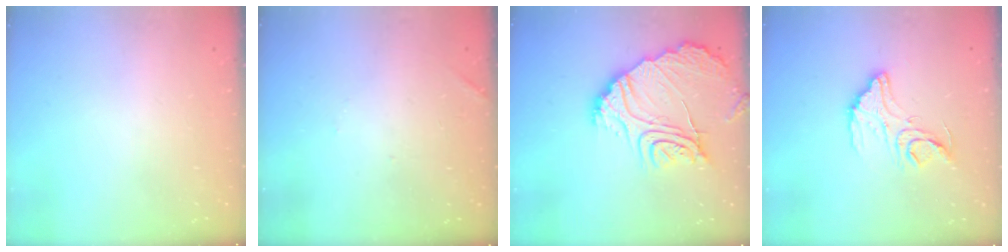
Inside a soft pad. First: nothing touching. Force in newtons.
{"total": 5.7, "press": 5.7, "slide": 0.1}
{"total": 16.3, "press": 16.2, "slide": 1.7}
{"total": 13.5, "press": 13.4, "slide": 1.0}